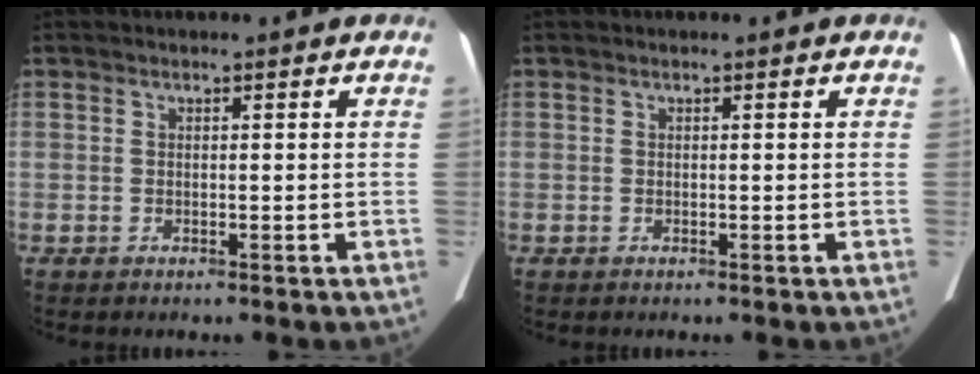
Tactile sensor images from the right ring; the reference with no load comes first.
{"total": 0.0}